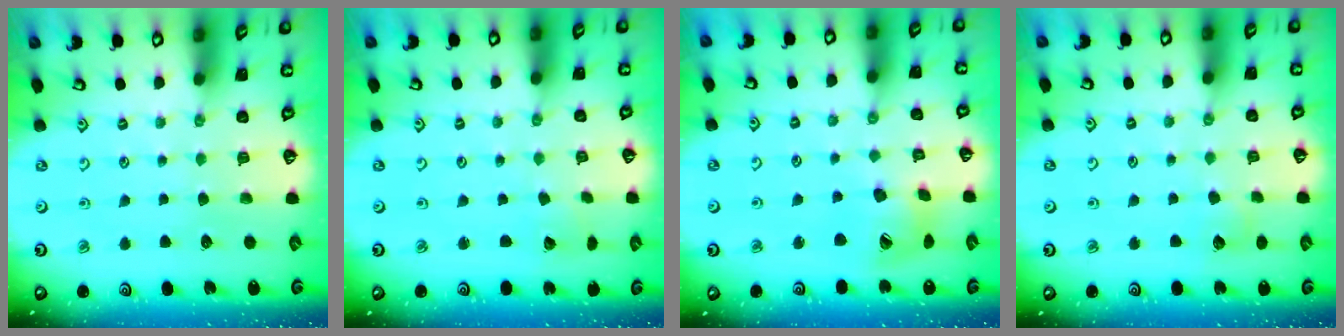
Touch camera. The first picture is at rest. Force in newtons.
{"total": 1.7, "press": 1.7, "slide": 0.1}
{"total": 15.3, "press": 15.1, "slide": 2.1}
{"total": 4.9, "press": 4.8, "slide": 0.5}